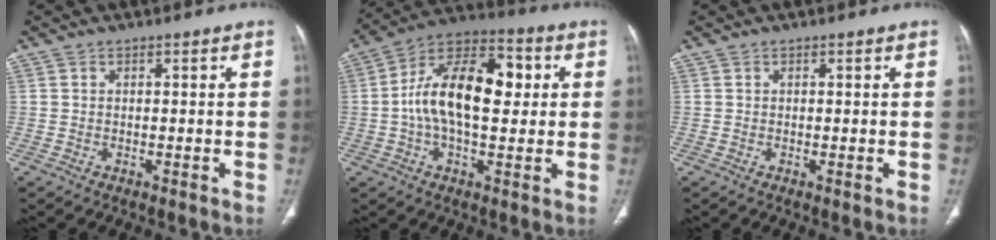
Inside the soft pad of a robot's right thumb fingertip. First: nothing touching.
{"total": 17.8, "force": [1.7, 9.6, 15.0], "torque": [-0.240, 0.032, 0.020]}
{"total": 0.0}